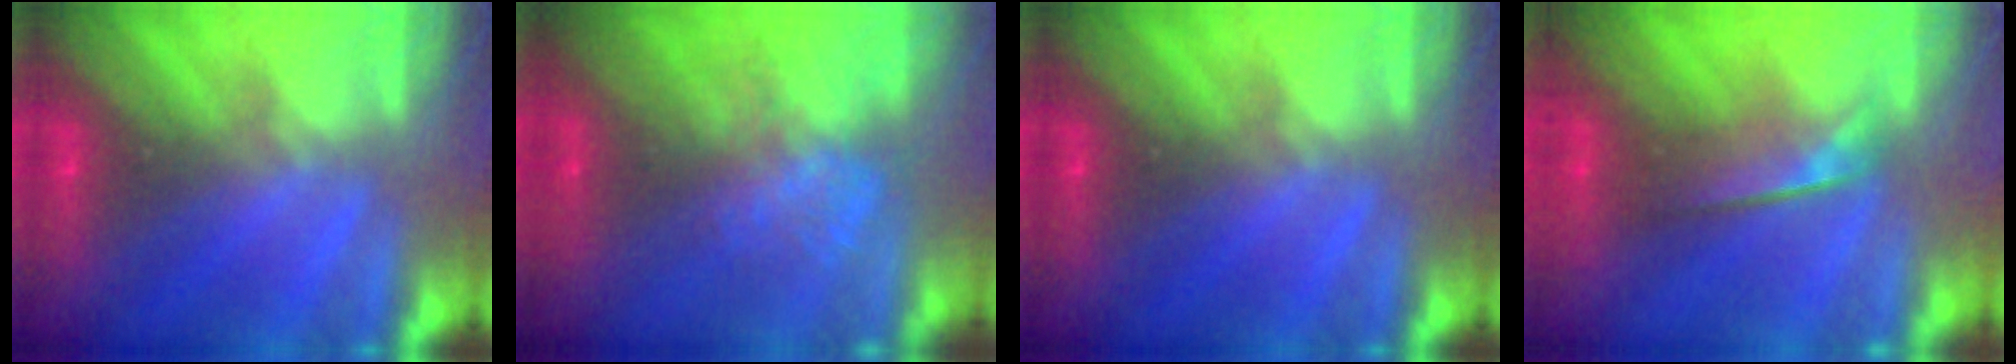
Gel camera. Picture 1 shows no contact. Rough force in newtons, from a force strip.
{"total": 7.5}
{"total": 0.0}
{"total": 2.0}